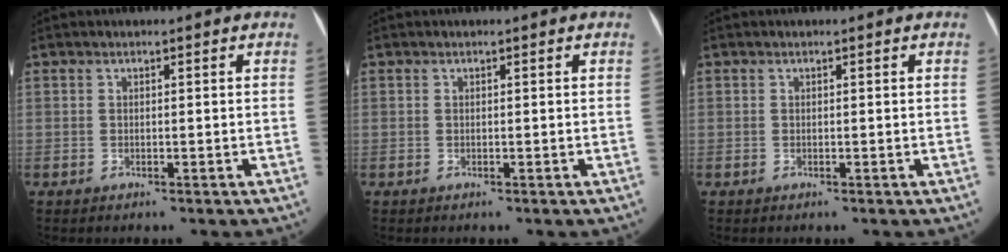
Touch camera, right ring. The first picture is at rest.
{"total": 0.0}
{"total": 0.0}